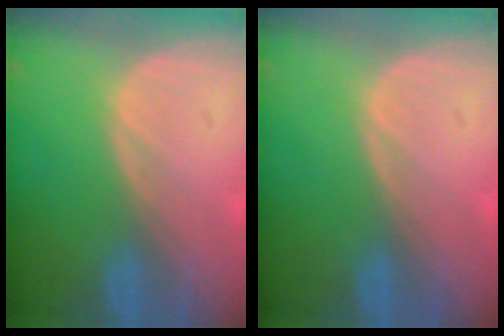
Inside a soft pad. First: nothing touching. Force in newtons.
{"total": 0.0}